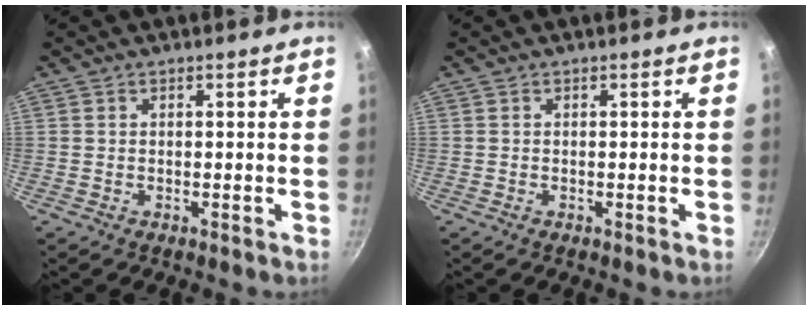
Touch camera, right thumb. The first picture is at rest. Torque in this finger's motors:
{"motor_torque": [-0.01, -0.16, -0.34, 0.36, -0.02]}